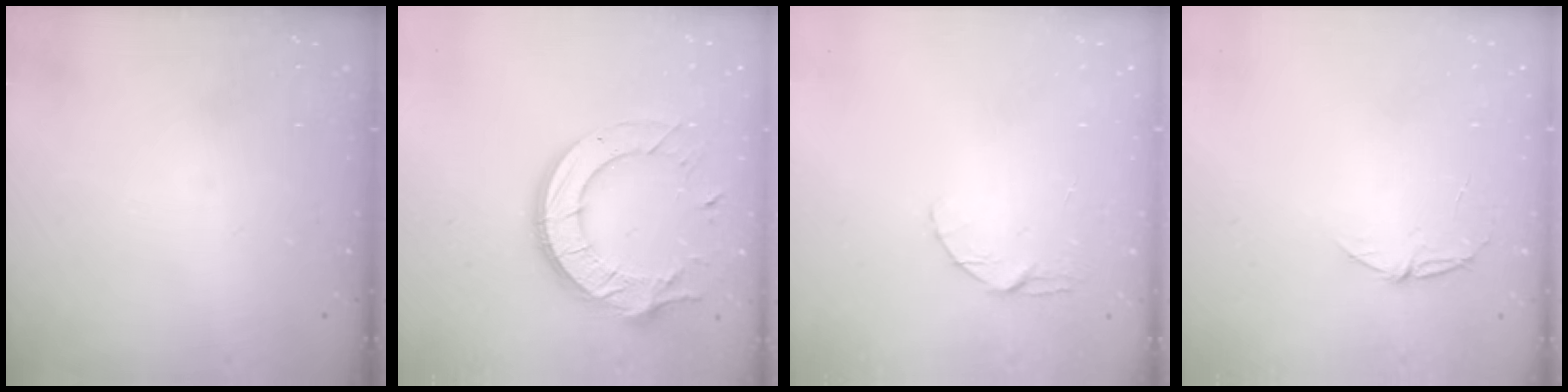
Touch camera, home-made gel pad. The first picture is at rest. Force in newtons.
{"total": 16.0, "press": 15.9, "slide": 1.4}
{"total": 4.0, "press": 3.9, "slide": 0.4}
{"total": 4.9, "press": 4.9, "slide": 0.6}